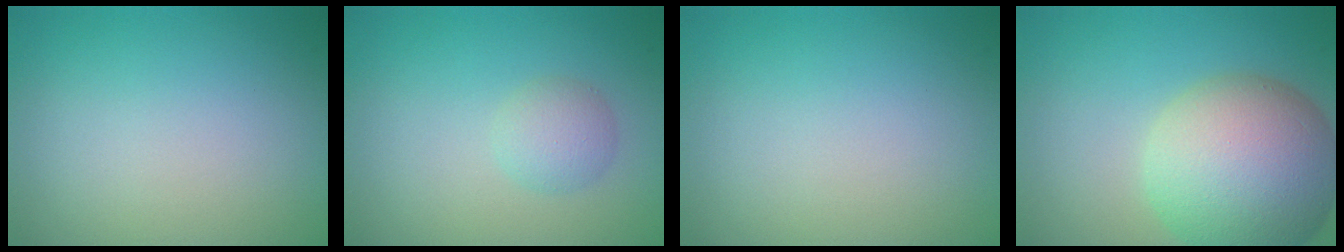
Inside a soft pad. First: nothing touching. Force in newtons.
{"total": 2.0, "press": 2.0, "slide": 0.1}
{"total": 0.0}
{"total": 11.4, "press": 11.4, "slide": 0.6}